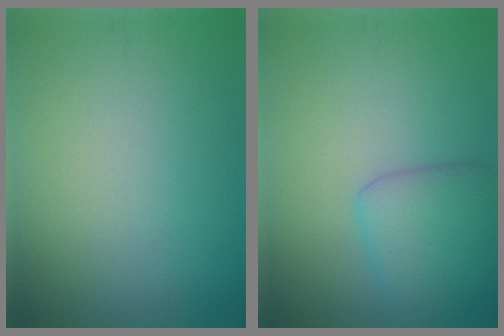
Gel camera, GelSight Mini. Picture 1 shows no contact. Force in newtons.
{"total": 3.5, "press": 3.5, "slide": 0.2}